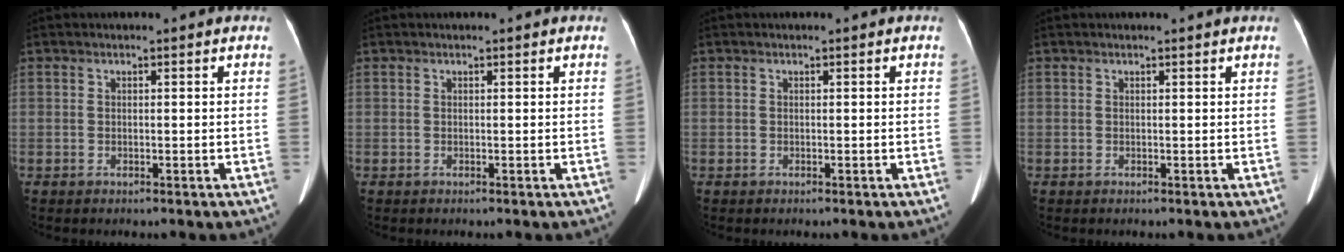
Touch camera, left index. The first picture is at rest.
{"total": 0.0}
{"total": 0.0}
{"total": 0.6, "force": [0.6, 0.0, 0.2], "torque": [-0.010, -0.003, 0.009]}